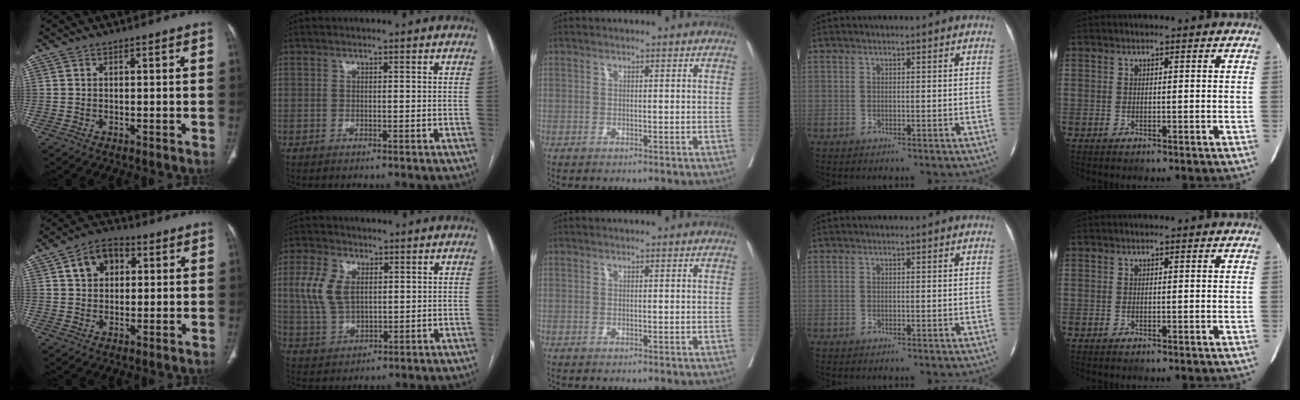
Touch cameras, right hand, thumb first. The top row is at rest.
{"thumb": {"total": 7.7, "force": [2.5, 5.5, 4.7], "torque": [-0.056, 0.006, 0.034]}, "index": {"total": 8.1, "force": [2.1, 4.8, 6.1], "torque": [-0.150, 0.013, 0.047]}}